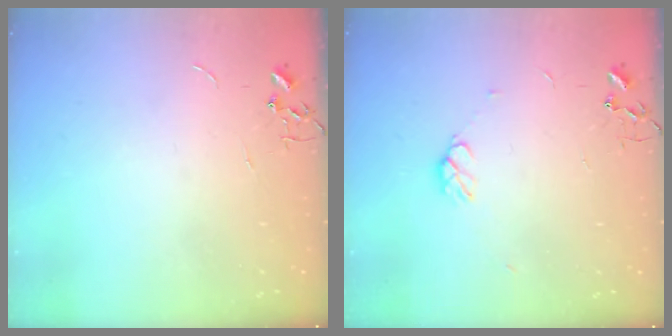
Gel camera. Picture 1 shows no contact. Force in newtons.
{"total": 5.2, "press": 5.1, "slide": 0.8}